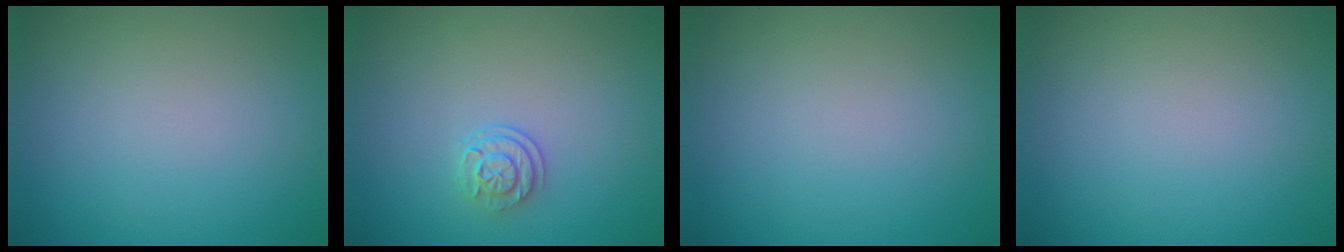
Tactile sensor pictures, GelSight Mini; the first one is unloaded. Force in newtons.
{"total": 1.9, "press": 1.6, "slide": 1.1}
{"total": 0.0}
{"total": 0.0}